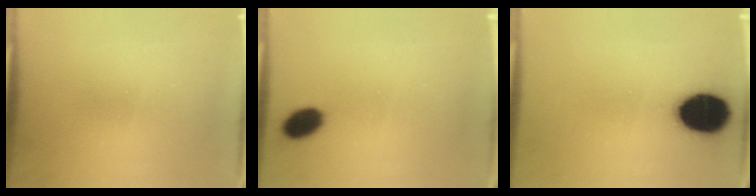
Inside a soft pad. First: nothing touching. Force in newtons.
{"total": 5.2}
{"total": 14.8}